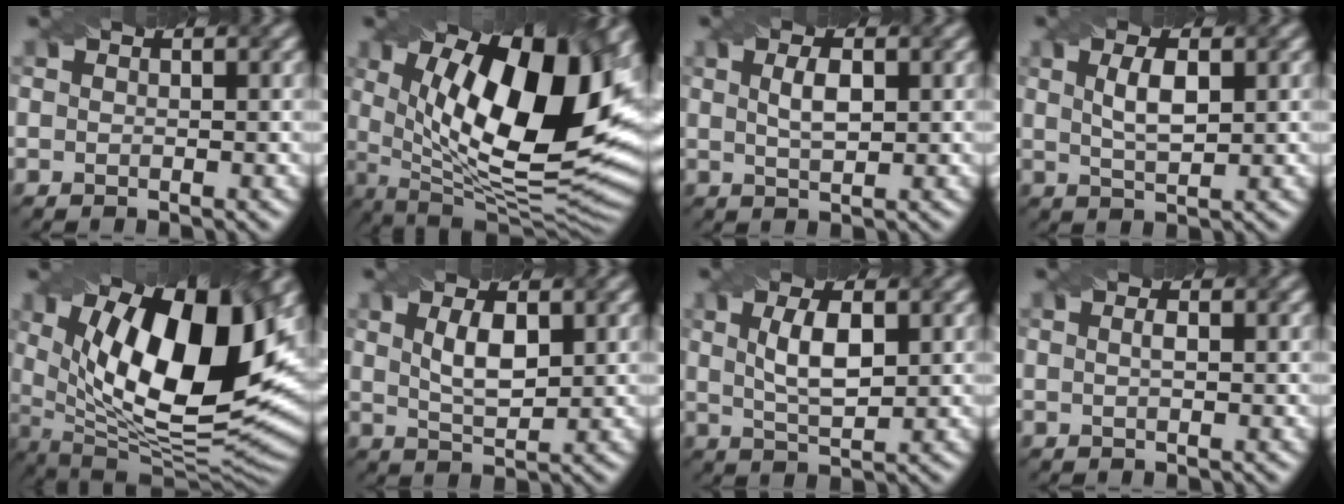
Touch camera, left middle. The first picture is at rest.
{"total": 16.6, "force": [3.9, 6.8, 14.7], "torque": [-0.208, -0.006, 0.060]}
{"total": 2.2, "force": [0.3, 0.8, 2.0], "torque": [-0.039, 0.001, 0.010]}
{"total": 2.9, "force": [0.6, 1.0, 2.7], "torque": [-0.054, 0.002, 0.015]}
{"total": 16.4, "force": [4.3, 7.2, 14.1], "torque": [-0.215, -0.006, 0.068]}
{"total": 3.3, "force": [0.8, 1.3, 3.0], "torque": [-0.062, 0.000, 0.019]}
{"total": 4.0, "force": [0.7, 1.5, 3.6], "torque": [-0.075, 0.002, 0.017]}
{"total": 0.7, "force": [-0.2, 0.1, 0.7], "torque": [-0.013, 0.005, -0.002]}